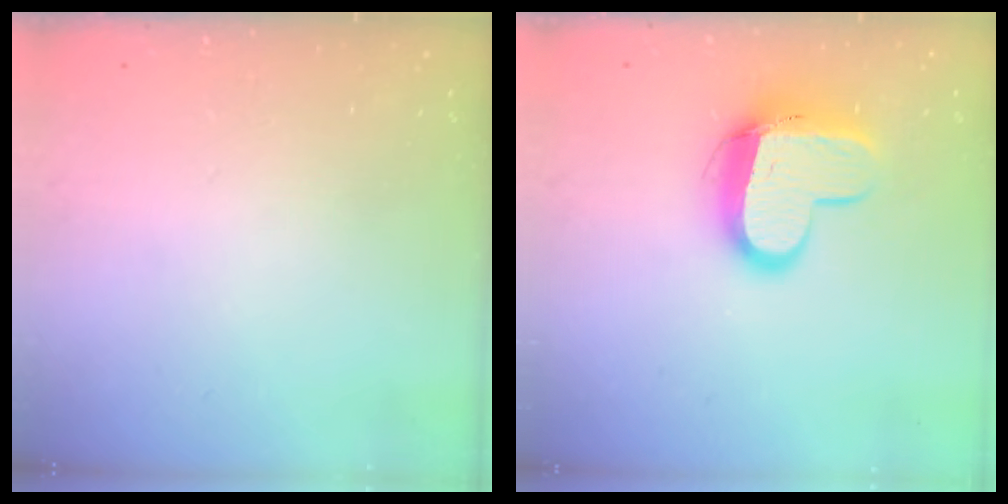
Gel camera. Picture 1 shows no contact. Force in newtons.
{"total": 11.6, "press": 11.5, "slide": 1.2}